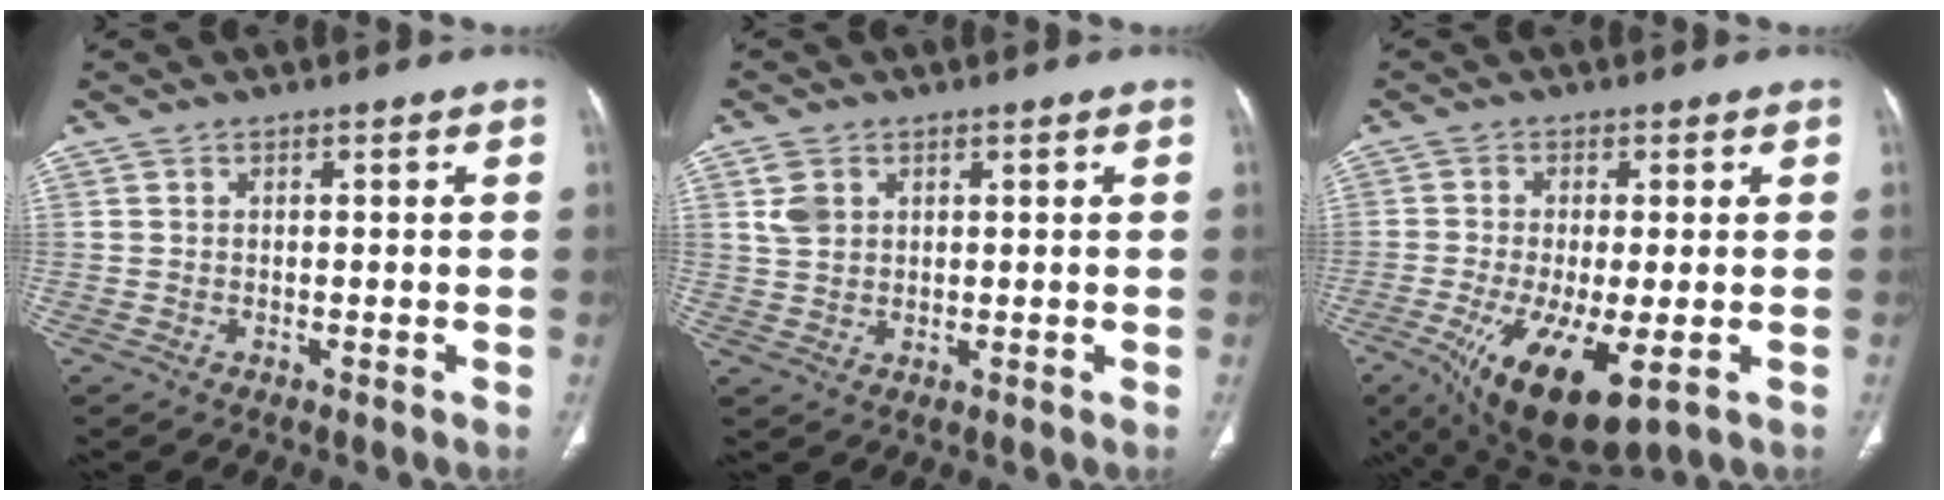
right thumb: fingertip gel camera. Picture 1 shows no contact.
{"total": 3.8, "force": [1.6, 2.8, 2.1], "torque": [-0.038, -0.001, 0.039]}
{"total": 13.8, "force": [-5.1, 4.4, 12.1], "torque": [-0.226, -0.021, -0.069]}